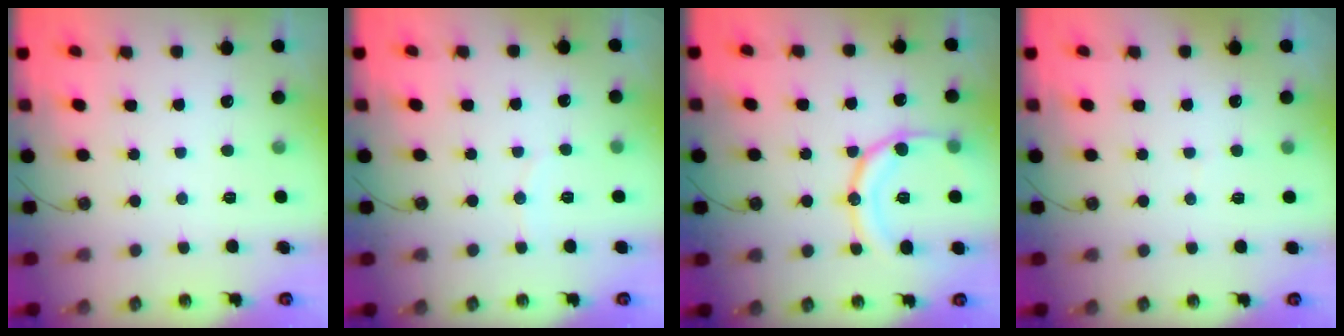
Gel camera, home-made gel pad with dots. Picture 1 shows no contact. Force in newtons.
{"total": 2.6, "press": 2.6, "slide": 0.2}
{"total": 15.6, "press": 15.5, "slide": 1.7}
{"total": 2.7, "press": 2.6, "slide": 0.2}